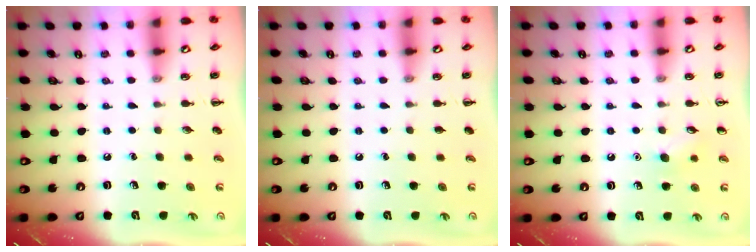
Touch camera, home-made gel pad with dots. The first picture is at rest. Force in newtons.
{"total": 0.0}
{"total": 6.1, "press": 5.9, "slide": 1.7}